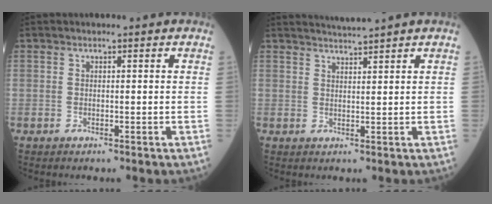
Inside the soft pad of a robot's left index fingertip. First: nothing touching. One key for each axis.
{"total": 3.1, "fx": 2.8, "fy": -1.2, "fz": 0.5, "tx": -0.006, "ty": 0.004, "tz": 0.055}